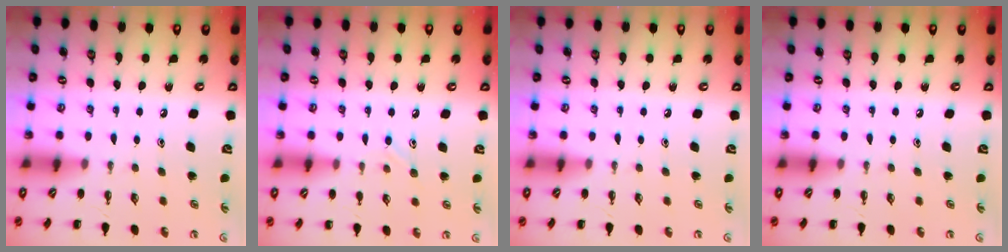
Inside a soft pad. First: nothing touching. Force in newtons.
{"total": 7.6, "press": 7.2, "slide": 2.6}
{"total": 0.0}
{"total": 0.0}